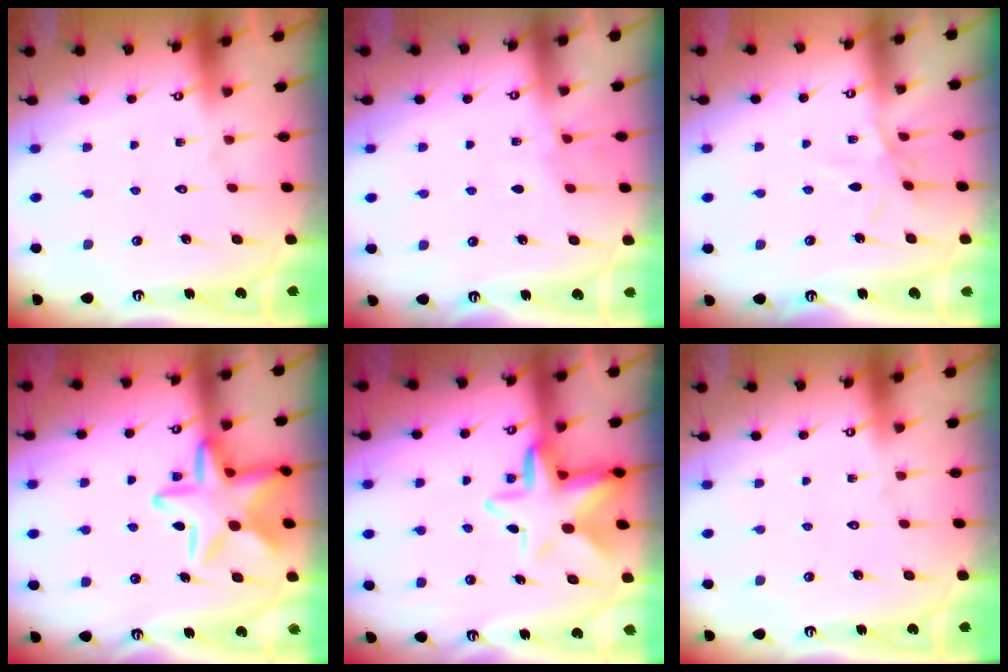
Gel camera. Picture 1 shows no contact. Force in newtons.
{"total": 4.2, "press": 4.2, "slide": 0.6}
{"total": 4.5, "press": 4.5, "slide": 0.6}
{"total": 17.8, "press": 17.7, "slide": 0.9}
{"total": 10.3, "press": 10.0, "slide": 2.7}
{"total": 0.0}